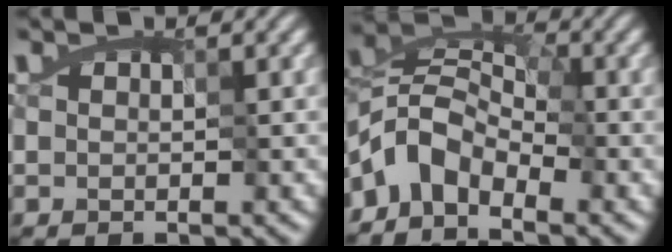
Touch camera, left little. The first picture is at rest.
{"total": 5.3, "force": [-4.8, 2.1, 0.8], "torque": [-0.008, 0.003, -0.106]}